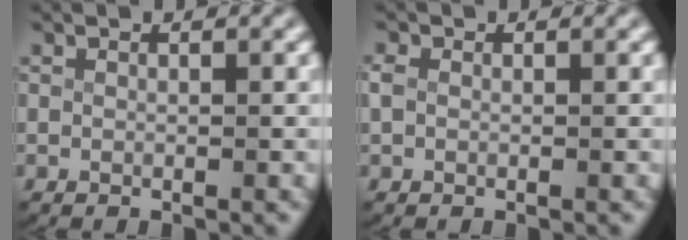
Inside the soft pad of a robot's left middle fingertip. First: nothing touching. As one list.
[{"total": 1.1, "force": [0.1, 0.9, 0.6], "torque": [-0.022, -0.002, 0.005]}]